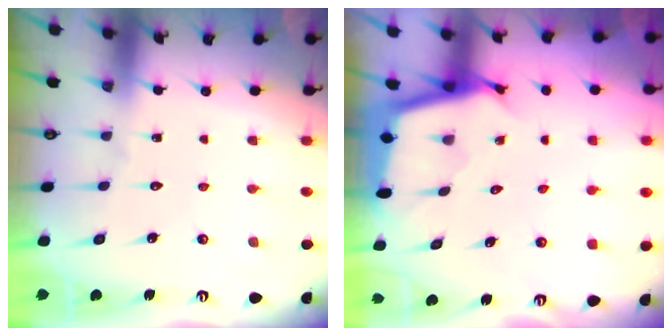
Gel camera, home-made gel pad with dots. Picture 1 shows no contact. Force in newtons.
{"total": 2.7, "press": 2.7, "slide": 0.1}